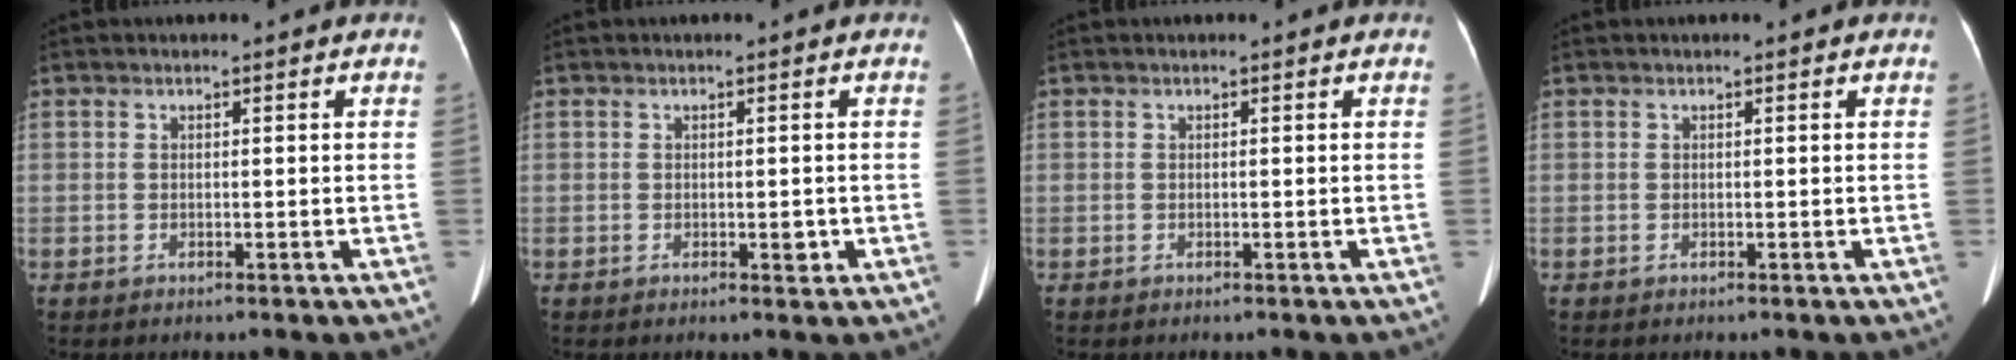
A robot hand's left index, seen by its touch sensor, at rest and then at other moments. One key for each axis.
{"total": 1.2, "fx": -0.3, "fy": 0.6, "fz": 1.0, "tx": -0.016, "ty": -0.001, "tz": -0.002}
{"total": 0.0}
{"total": 0.0}